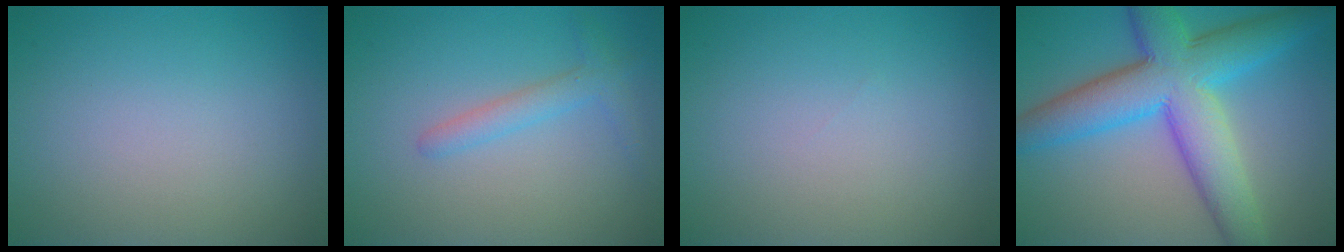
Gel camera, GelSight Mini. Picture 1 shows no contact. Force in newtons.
{"total": 2.1, "press": 2.1, "slide": 0.0}
{"total": 0.0}
{"total": 10.2, "press": 10.2, "slide": 0.1}